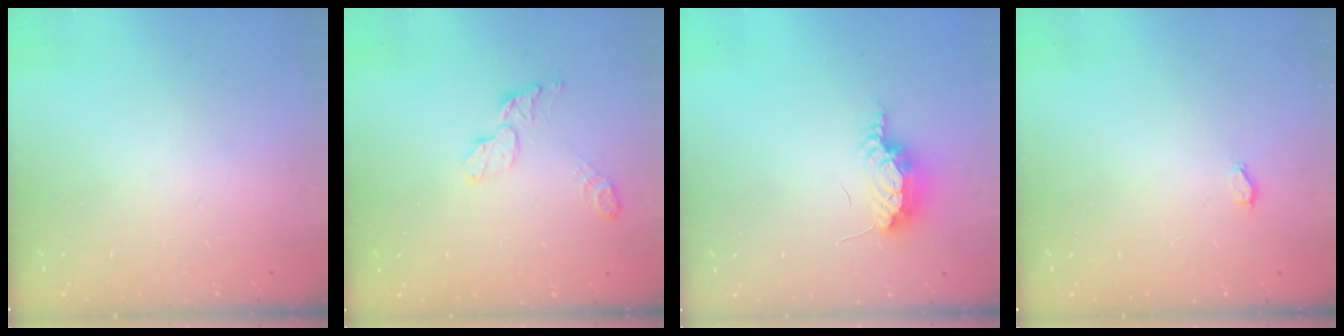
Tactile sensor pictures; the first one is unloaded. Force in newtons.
{"total": 6.0, "press": 6.0, "slide": 0.3}
{"total": 9.6, "press": 8.1, "slide": 5.2}
{"total": 2.3, "press": 2.0, "slide": 1.2}